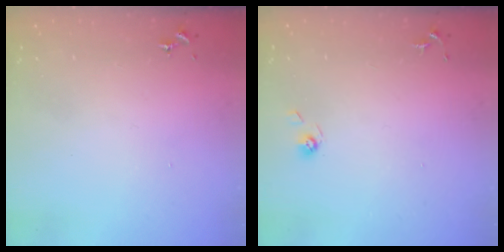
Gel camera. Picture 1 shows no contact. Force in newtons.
{"total": 3.8, "press": 3.3, "slide": 1.8}